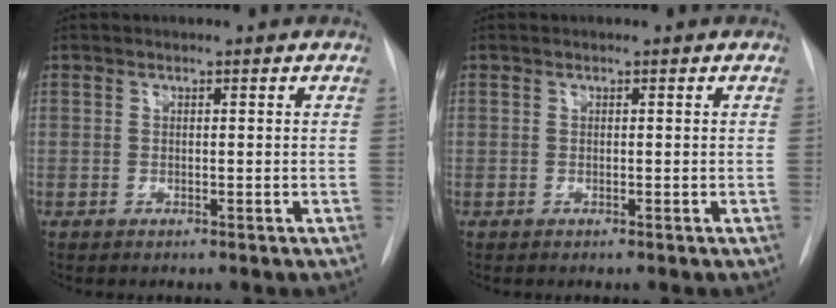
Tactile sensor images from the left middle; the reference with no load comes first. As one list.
[{"total": 0.0}]